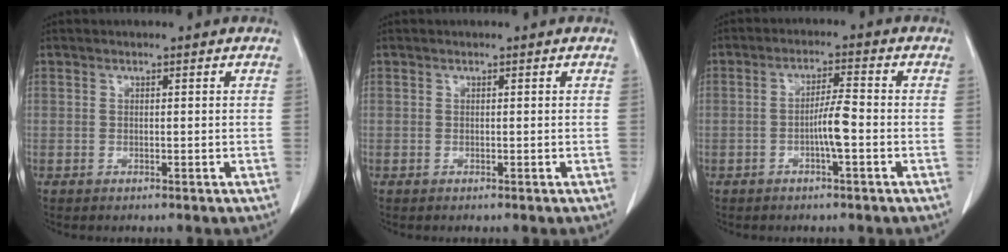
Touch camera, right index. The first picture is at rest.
{"total": 0.0}
{"total": 4.2, "force": [-1.1, 0.2, 4.0], "torque": [-0.072, 0.006, -0.018]}